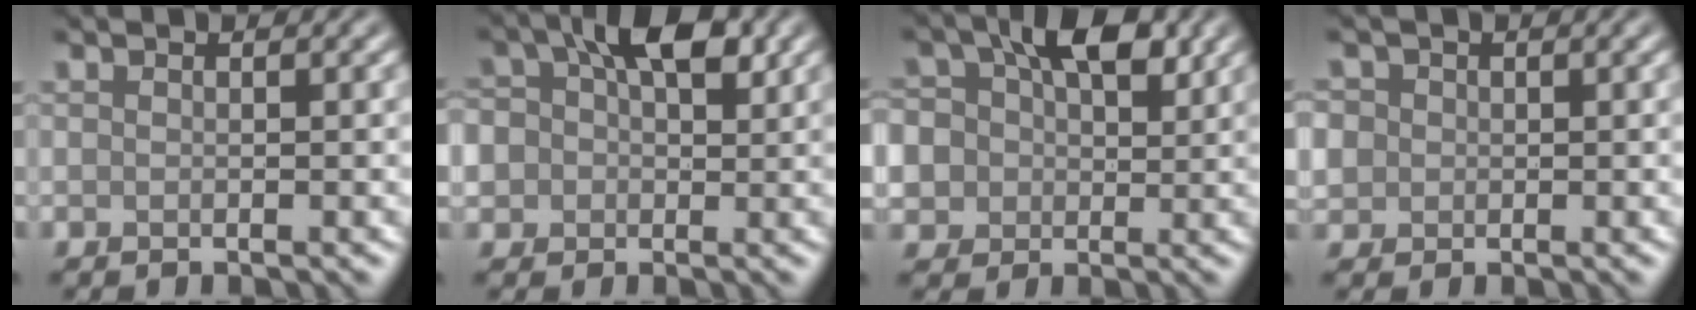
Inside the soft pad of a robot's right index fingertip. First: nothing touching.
{"total": 7.4, "force": [1.6, 5.3, 4.9], "torque": [-0.081, 0.015, 0.019]}
{"total": 8.3, "force": [1.8, 6.3, 5.0], "torque": [-0.092, 0.005, 0.028]}
{"total": 3.3, "force": [0.4, 3.0, 1.1], "torque": [-0.034, 0.021, -0.002]}